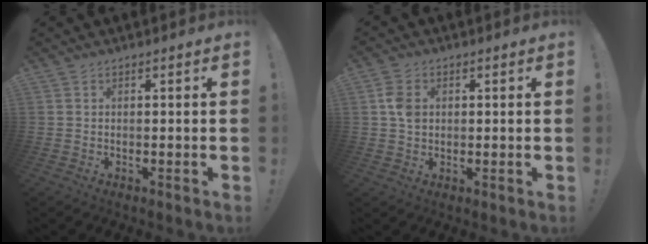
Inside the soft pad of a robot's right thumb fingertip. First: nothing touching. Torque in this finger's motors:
{"motor_torque": [0.59, 1.01, 0.47, -0.34, 0.00]}